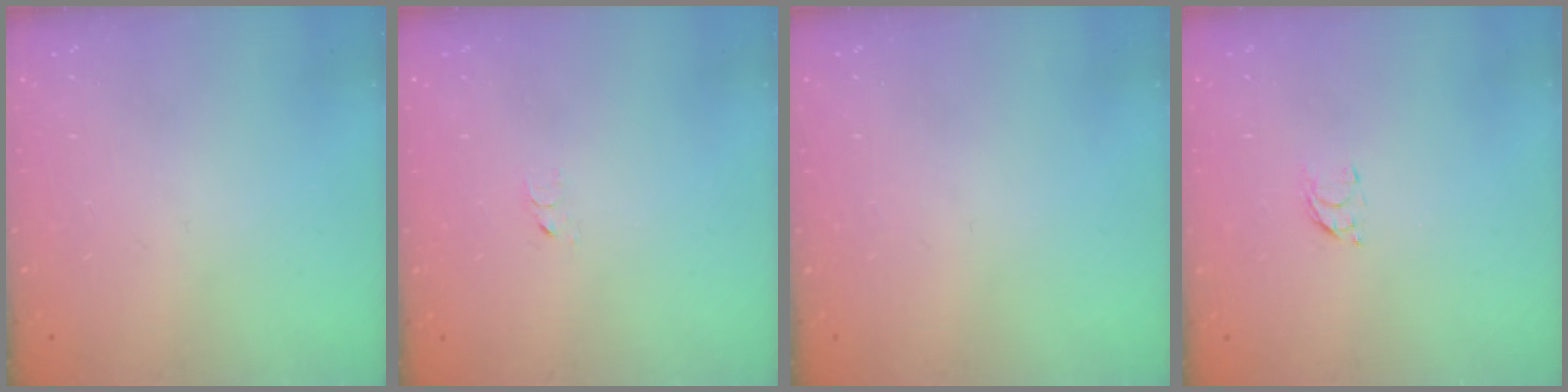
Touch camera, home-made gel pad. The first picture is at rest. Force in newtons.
{"total": 2.5, "press": 2.5, "slide": 0.2}
{"total": 0.0}
{"total": 2.9, "press": 2.9, "slide": 0.2}